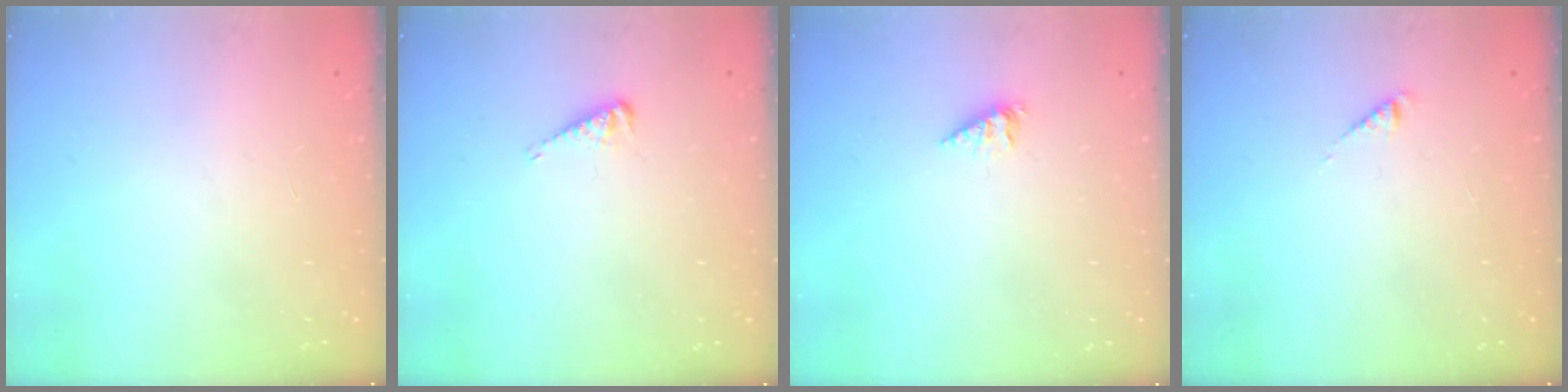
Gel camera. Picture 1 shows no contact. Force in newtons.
{"total": 4.0, "press": 3.9, "slide": 0.4}
{"total": 2.3, "press": 2.2, "slide": 0.3}
{"total": 2.6, "press": 2.6, "slide": 0.4}